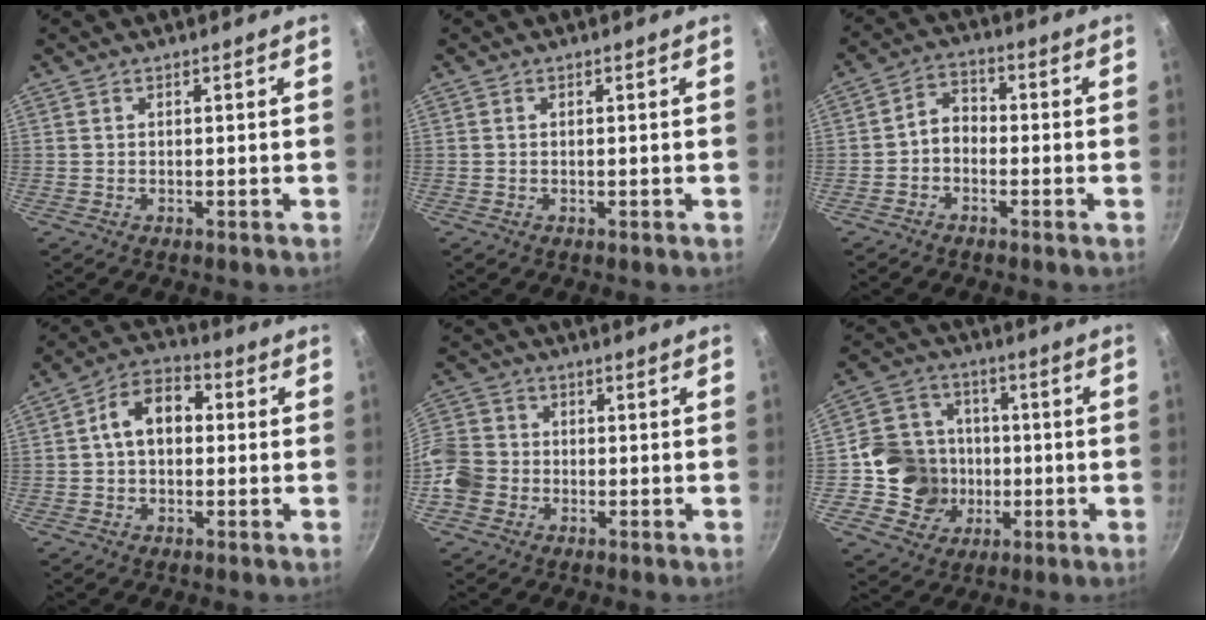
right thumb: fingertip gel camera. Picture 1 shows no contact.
{"total": 0.0}
{"total": 4.4, "force": [-1.4, 3.3, 2.6], "torque": [-0.032, 0.026, -0.037]}
{"total": 9.4, "force": [0.7, 6.4, 6.8], "torque": [-0.079, 0.031, -0.003]}
{"total": 9.5, "force": [-2.8, 8.1, 4.2], "torque": [-0.070, 0.029, -0.072]}
{"total": 13.0, "force": [-1.7, 12.1, 4.7], "torque": [-0.051, 0.025, -0.034]}